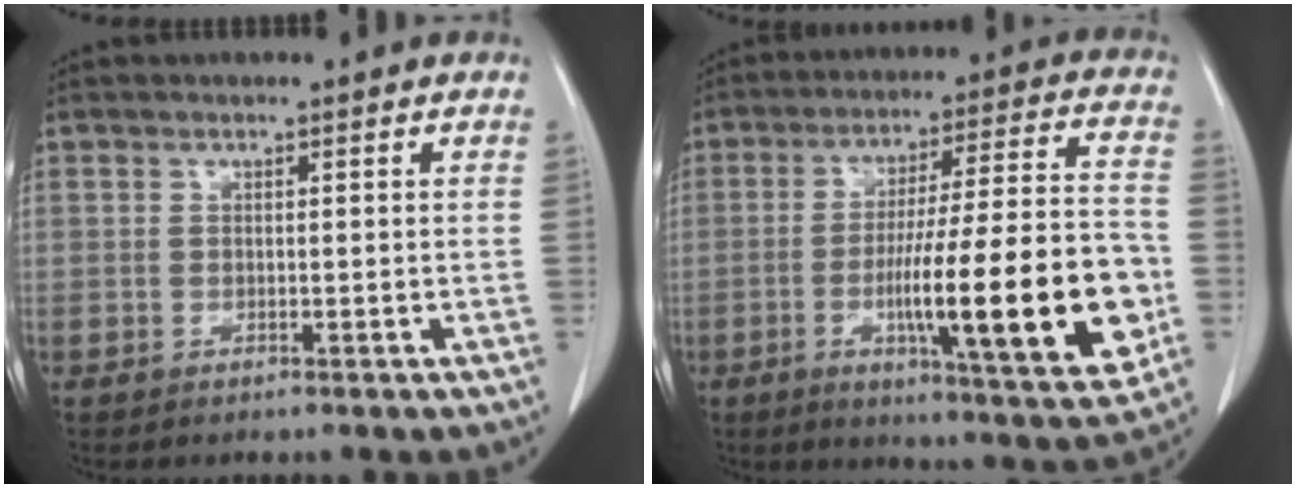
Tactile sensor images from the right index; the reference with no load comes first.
{"total": 22.2, "force": [-5.4, 1.7, 21.5], "torque": [-0.309, -0.005, -0.076]}